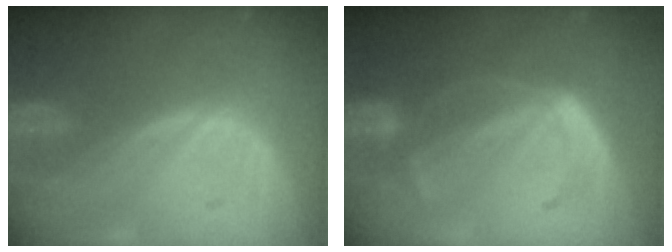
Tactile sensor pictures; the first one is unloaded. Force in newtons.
{"total": 5.6, "press": 5.1, "slide": 2.3}